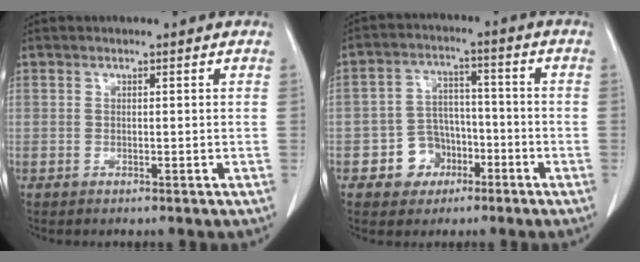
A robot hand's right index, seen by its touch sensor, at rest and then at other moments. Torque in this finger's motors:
{"motor_torque": [0.04, -0.01, 0.04, -0.03]}